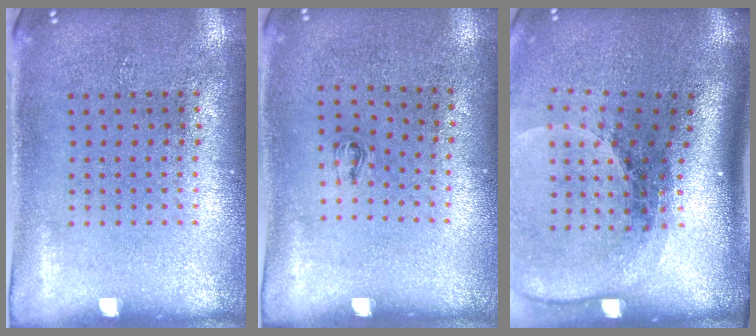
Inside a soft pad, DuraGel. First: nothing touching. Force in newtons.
{"total": 0.6, "press": 0.2, "slide": 0.5}
{"total": 2.6, "press": 1.8, "slide": 1.8}